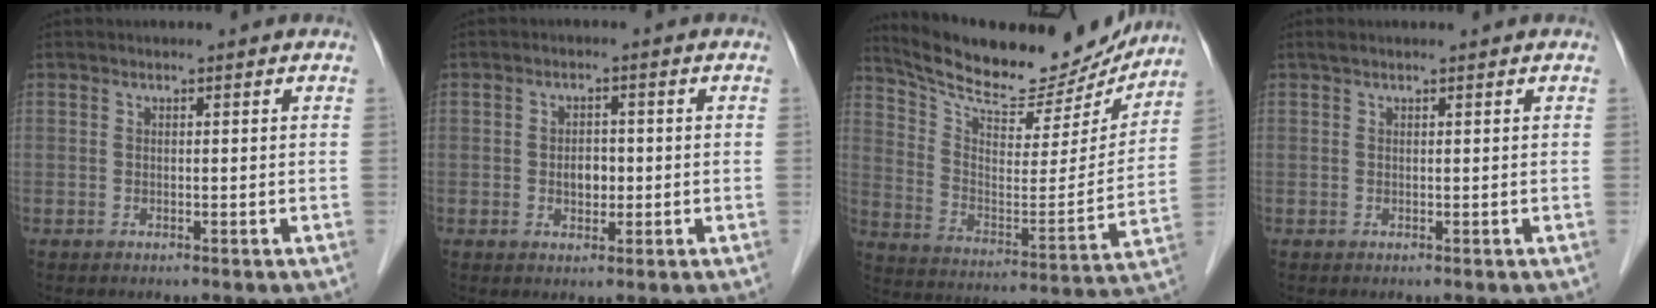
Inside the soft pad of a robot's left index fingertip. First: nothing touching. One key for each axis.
{"total": 2.9, "fx": -0.6, "fy": 2.0, "fz": 2.0, "tx": -0.031, "ty": 0.002, "tz": -0.007}
{"total": 21.1, "fx": 19.2, "fy": 5.4, "fz": 6.8, "tx": -0.116, "ty": -0.020, "tz": 0.285}
{"total": 0.6, "fx": 0.5, "fy": 0.2, "fz": 0.4, "tx": -0.014, "ty": 0.012, "tz": 0.011}